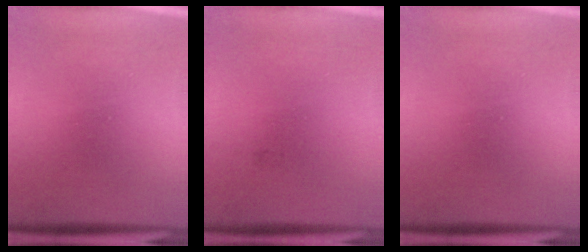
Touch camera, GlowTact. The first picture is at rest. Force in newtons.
{"total": 0.7}
{"total": 0.0}